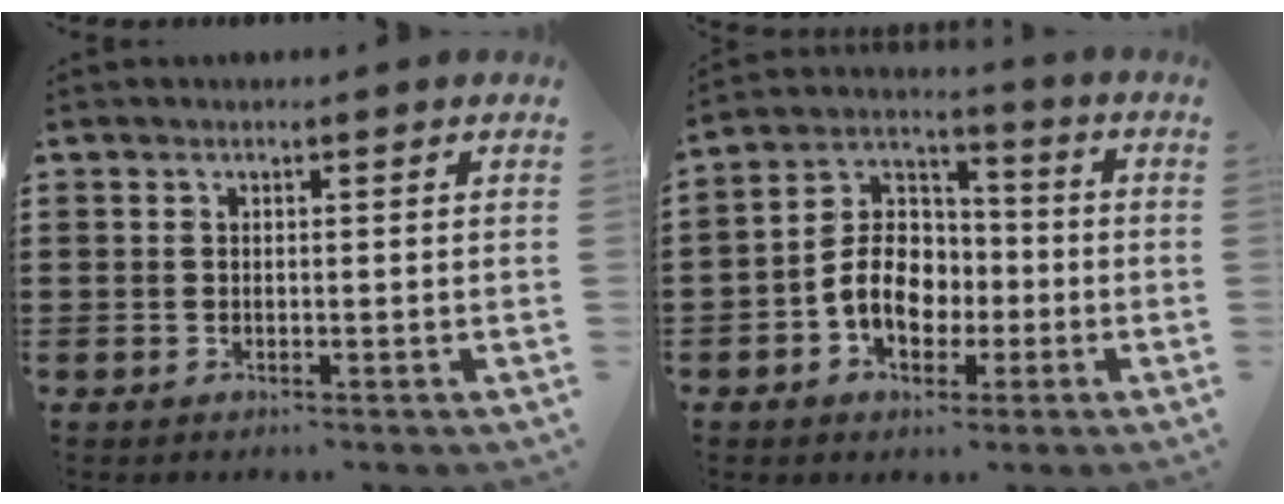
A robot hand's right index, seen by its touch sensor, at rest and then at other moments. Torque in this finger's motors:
{"motor_torque": [2.14, 0.00, 0.49, 0.20]}